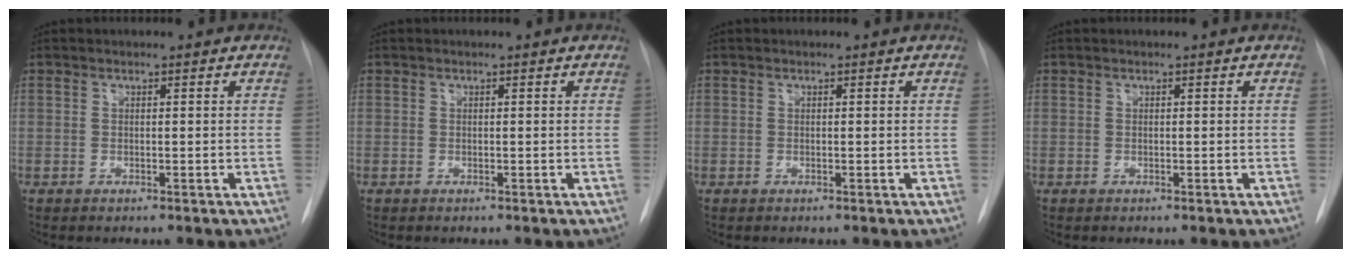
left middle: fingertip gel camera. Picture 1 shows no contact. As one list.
[{"total": 0.0}, {"total": 0.0}, {"total": 0.0}]